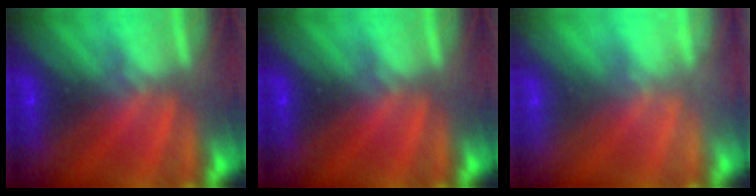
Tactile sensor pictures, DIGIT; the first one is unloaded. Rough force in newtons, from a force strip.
{"total": 0.0}
{"total": 2.1}